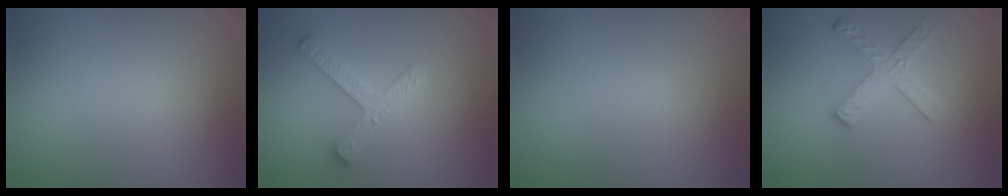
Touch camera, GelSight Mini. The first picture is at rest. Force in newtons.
{"total": 2.9, "press": 2.9, "slide": 0.5}
{"total": 0.0}
{"total": 2.8, "press": 2.7, "slide": 0.7}